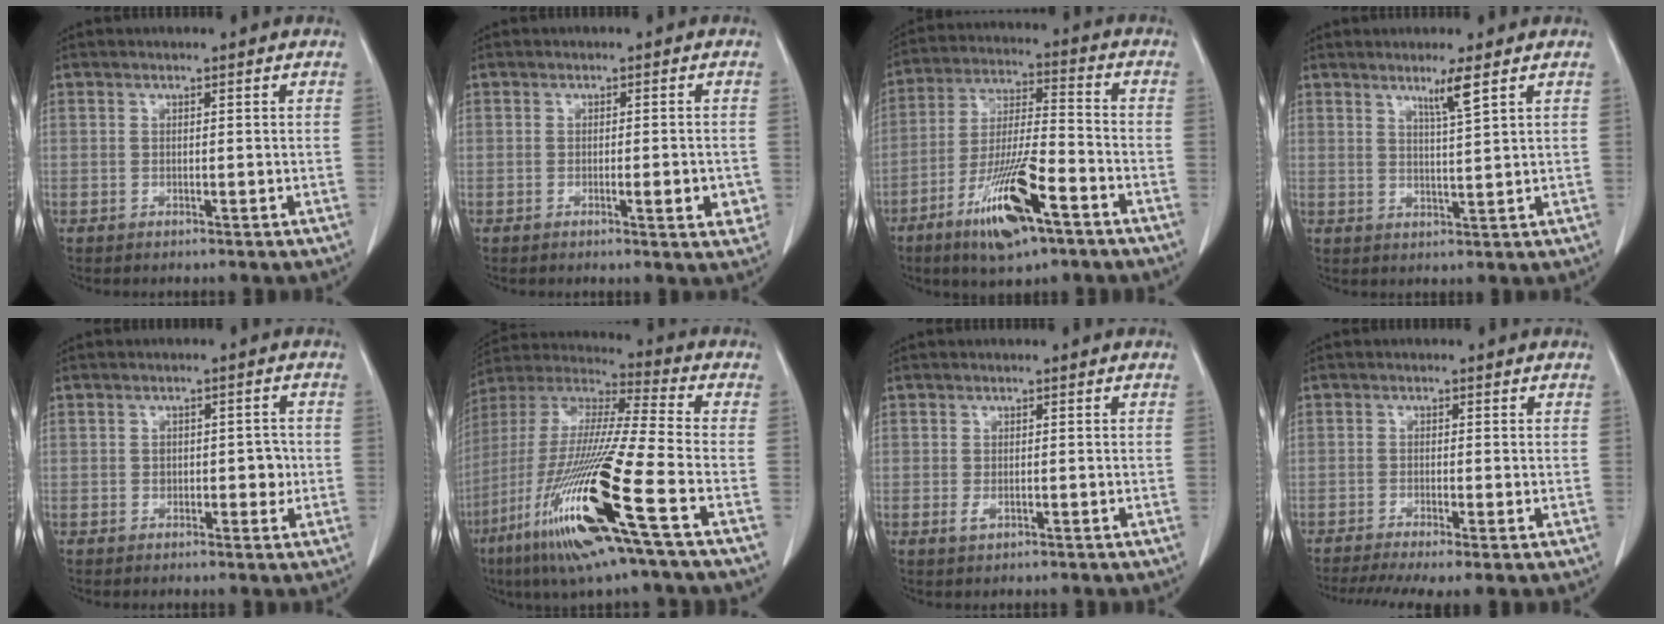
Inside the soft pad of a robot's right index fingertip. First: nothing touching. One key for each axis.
{"total": 4.0, "fx": -1.0, "fy": 0.9, "fz": 3.8, "tx": -0.046, "ty": -0.004, "tz": -0.012}
{"total": 14.2, "fx": -7.7, "fy": 2.7, "fz": 11.7, "tx": -0.225, "ty": -0.014, "tz": -0.133}
{"total": 3.6, "fx": 2.3, "fy": -0.8, "fz": 2.7, "tx": -0.050, "ty": -0.009, "tz": 0.045}
{"total": 3.4, "fx": -0.3, "fy": 2.1, "fz": 2.7, "tx": -0.033, "ty": 0.009, "tz": 0.001}
{"total": 23.2, "fx": -9.7, "fy": 0.3, "fz": 21.1, "tx": -0.440, "ty": -0.053, "tz": -0.191}
{"total": 1.0, "fx": -0.2, "fy": 0.5, "fz": 0.8, "tx": -0.017, "ty": -0.004, "tz": -0.002}
{"total": 7.6, "fx": -5.3, "fy": 1.1, "fz": 5.4, "tx": -0.087, "ty": -0.011, "tz": -0.089}